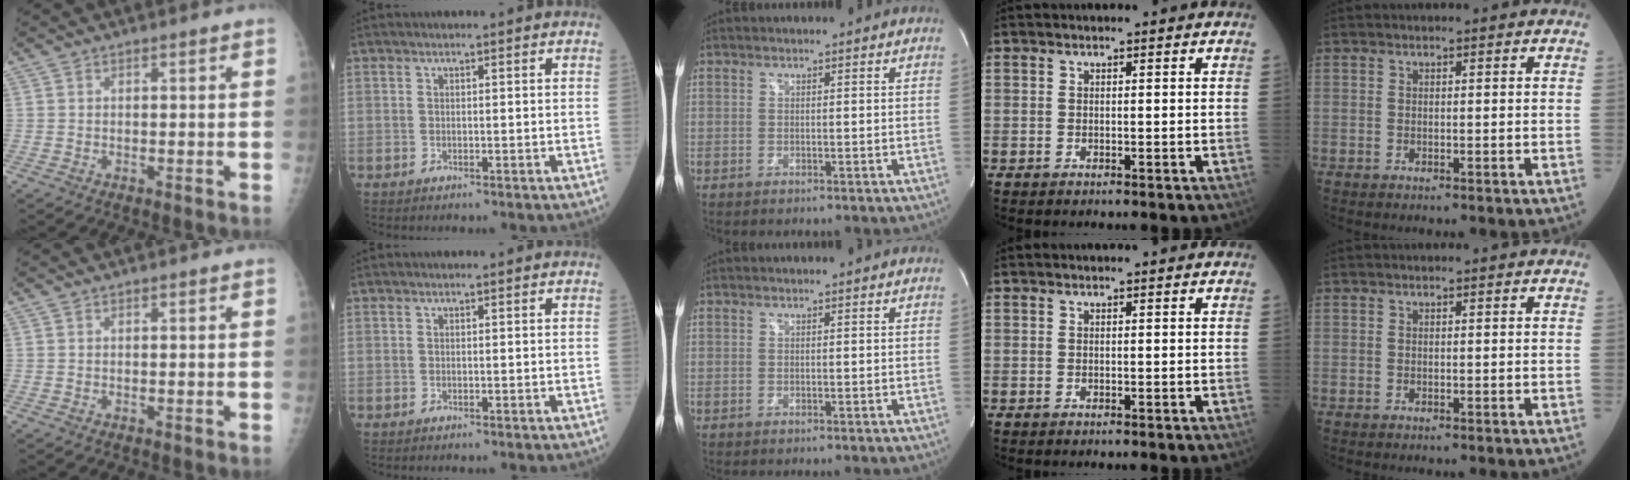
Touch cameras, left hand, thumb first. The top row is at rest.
{}